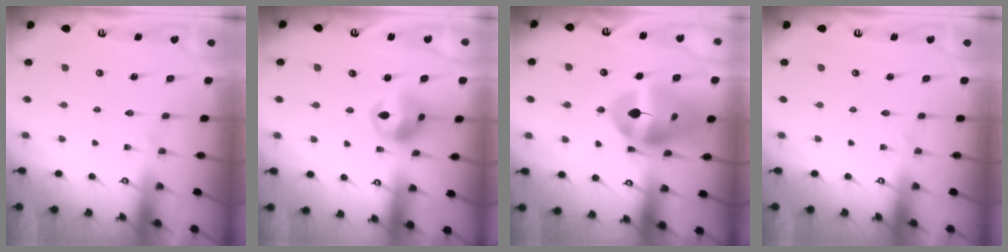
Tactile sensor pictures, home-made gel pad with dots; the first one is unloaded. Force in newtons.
{"total": 11.6, "press": 11.5, "slide": 1.9}
{"total": 16.7, "press": 16.6, "slide": 1.6}
{"total": 0.0}